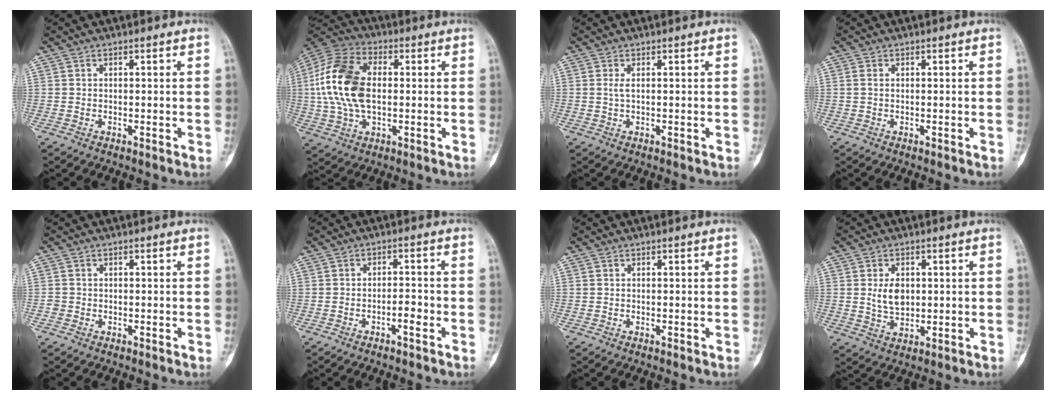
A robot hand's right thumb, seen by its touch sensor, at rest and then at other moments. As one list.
[{"total": 17.0, "force": [0.8, 10.2, 13.5], "torque": [-0.276, 0.019, 0.011]}, {"total": 1.1, "force": [0.2, 0.3, 1.1], "torque": [-0.031, 0.000, 0.006]}, {"total": 0.8, "force": [0.1, 0.5, 0.6], "torque": [-0.014, 0.001, 0.001]}, {"total": 0.9, "force": [-0.3, 0.9, 0.1], "torque": [0.003, 0.005, -0.009]}, {"total": 3.0, "force": [-1.5, 1.0, 2.4], "torque": [-0.035, 0.017, -0.025]}, {"total": 0.0}, {"total": 5.6, "force": [0.8, 3.7, 4.1], "torque": [-0.061, -0.009, 0.021]}]